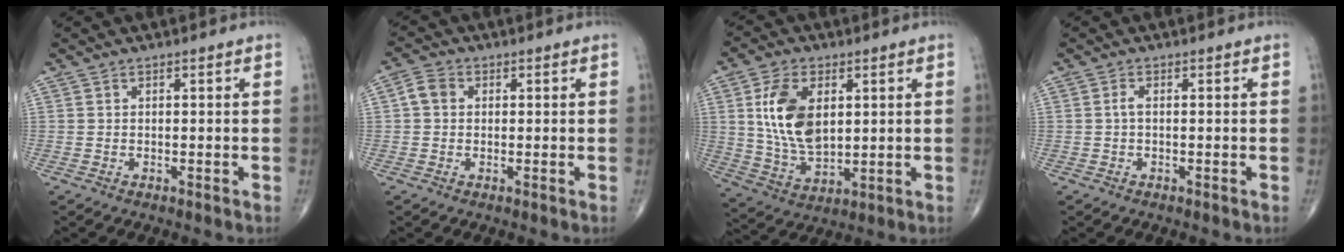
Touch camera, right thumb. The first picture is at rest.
{"total": 3.2, "force": [0.3, 2.7, 1.8], "torque": [-0.030, 0.010, 0.002]}
{"total": 13.2, "force": [3.0, 7.7, 10.3], "torque": [-0.184, -0.015, 0.064]}
{"total": 1.0, "force": [-0.1, 0.3, 0.9], "torque": [-0.020, 0.000, -0.005]}